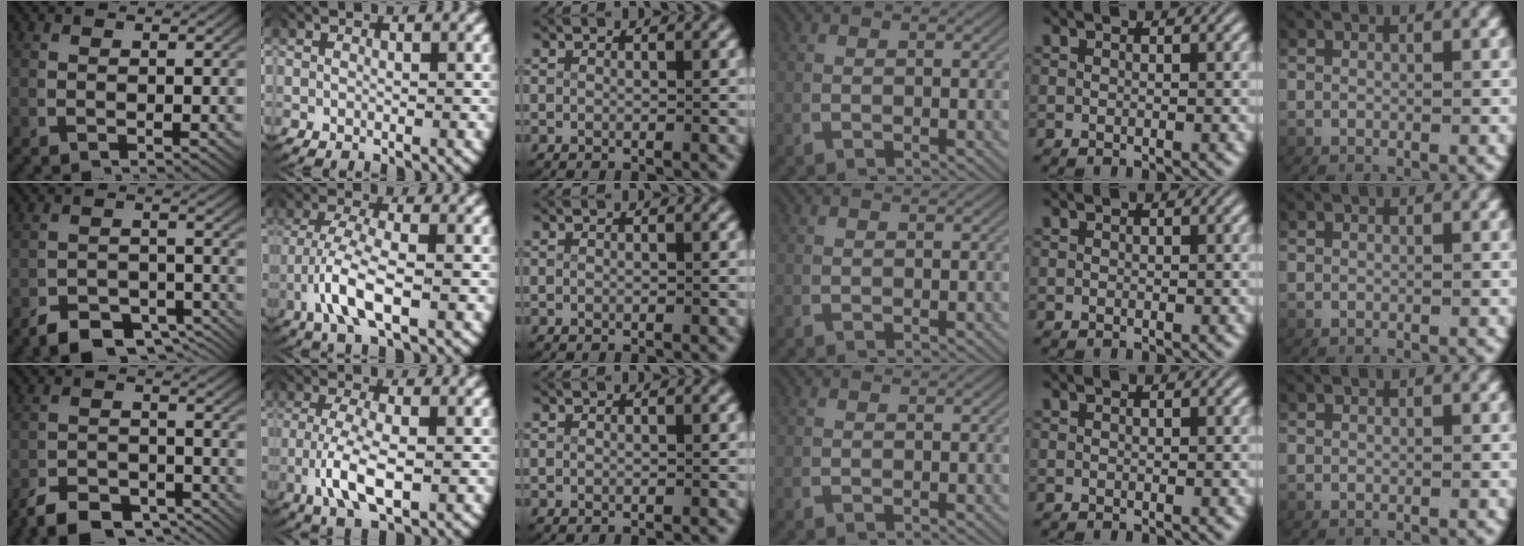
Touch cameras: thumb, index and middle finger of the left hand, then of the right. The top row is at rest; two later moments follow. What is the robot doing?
{"motion": "grasp_and_lifting", "object": "card"}